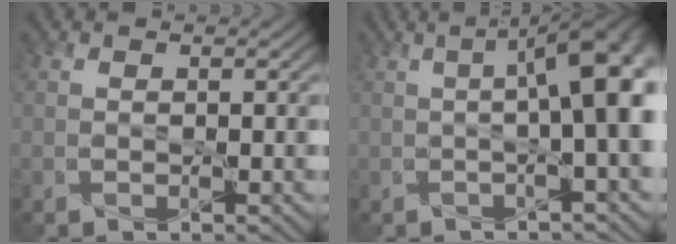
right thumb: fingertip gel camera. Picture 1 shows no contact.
{"total": 9.8, "force": [0.6, 2.5, 9.4], "torque": [-0.118, 0.021, 0.008]}